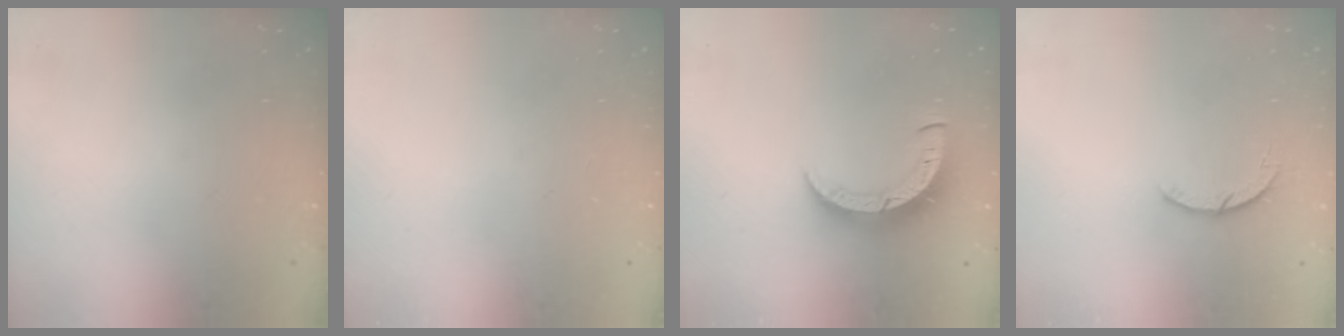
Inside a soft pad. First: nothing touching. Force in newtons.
{"total": 0.0}
{"total": 8.3, "press": 8.3, "slide": 1.0}
{"total": 3.4, "press": 3.4, "slide": 0.5}